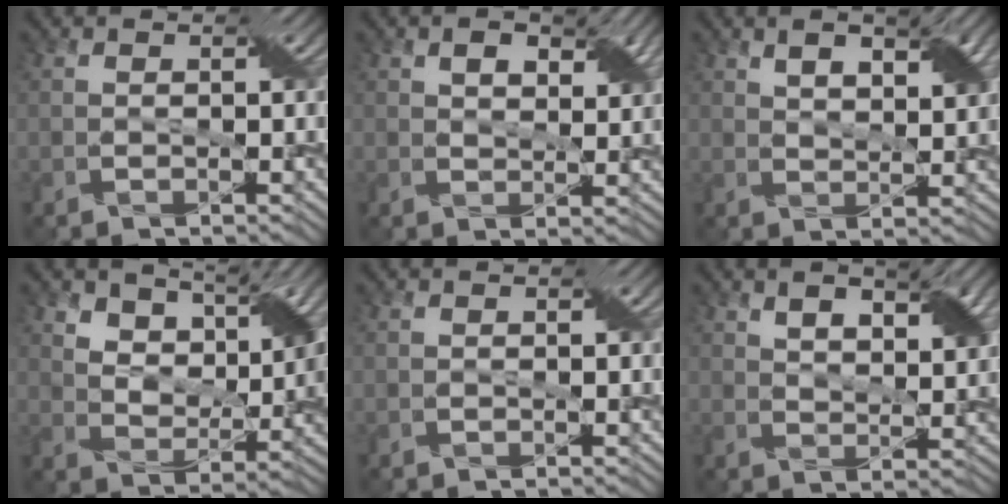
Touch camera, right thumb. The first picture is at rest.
{"total": 3.6, "force": [2.1, 1.8, 2.2], "torque": [-0.037, -0.001, 0.035]}
{"total": 4.1, "force": [2.5, 1.2, 2.9], "torque": [-0.050, -0.001, 0.045]}
{"total": 6.3, "force": [4.6, 3.1, 3.1], "torque": [-0.058, -0.004, 0.078]}
{"total": 0.0}
{"total": 4.6, "force": [2.9, 1.4, 3.2], "torque": [-0.054, 0.000, 0.051]}